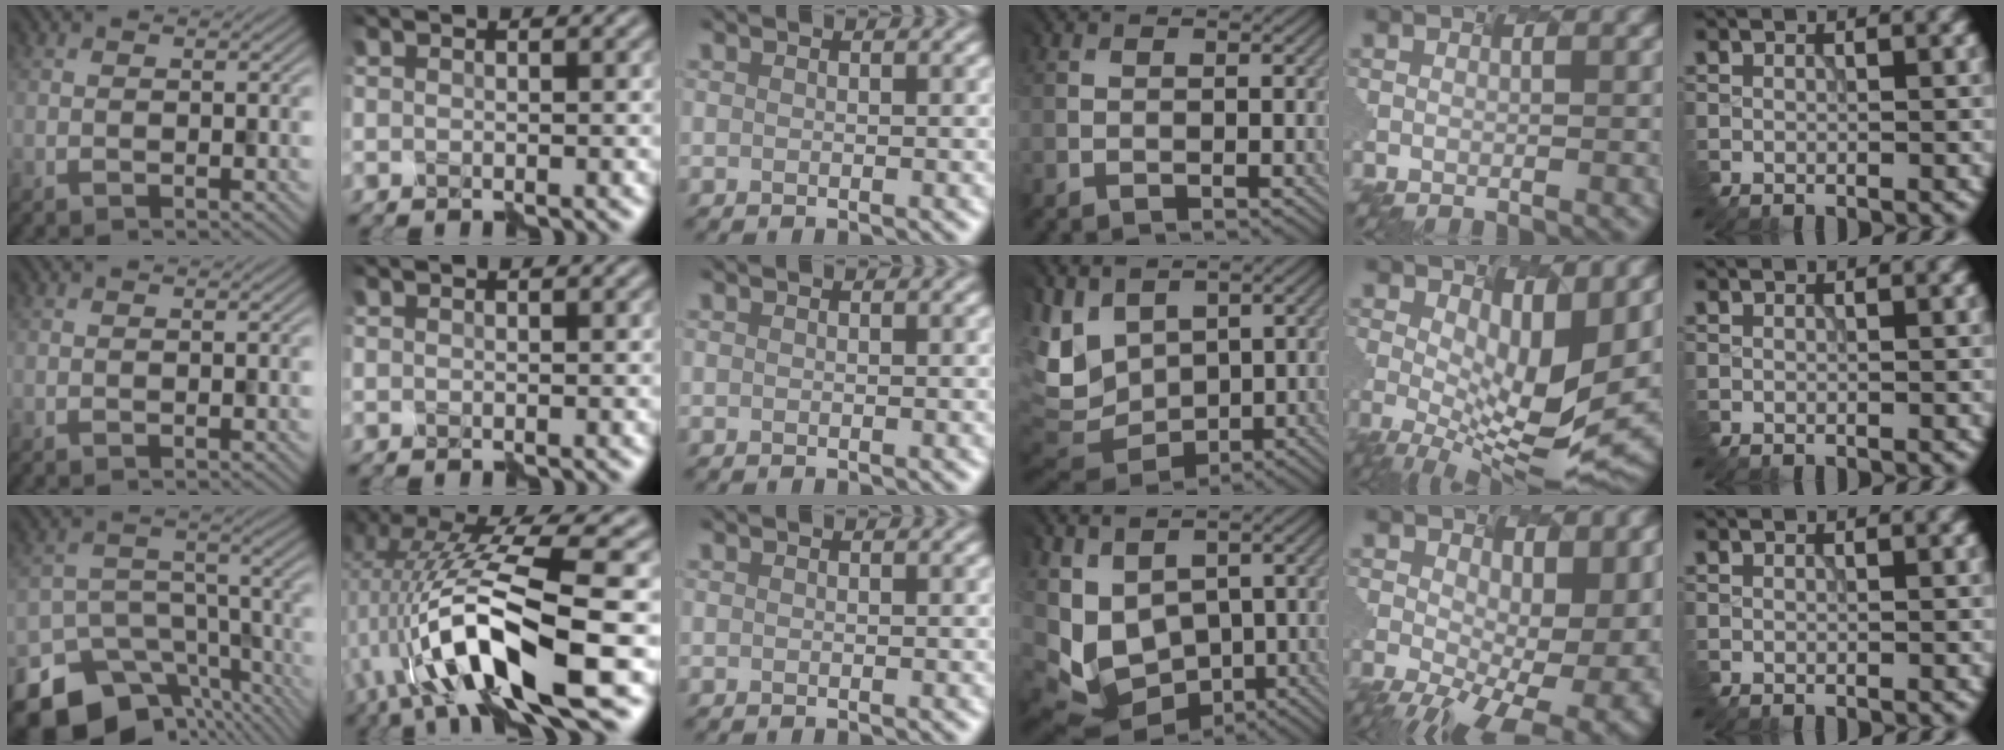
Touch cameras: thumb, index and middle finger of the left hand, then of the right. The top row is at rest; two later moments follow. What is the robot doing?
{"motion": "disassemble", "object": "puzzle pieces"}